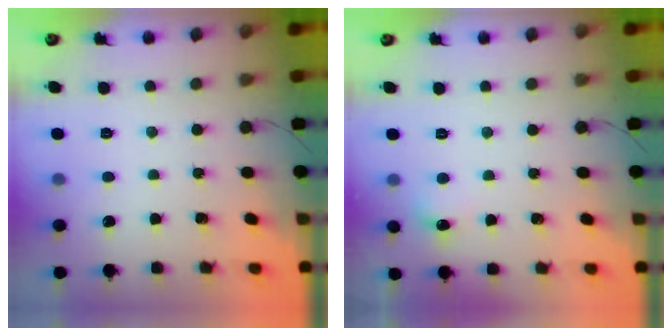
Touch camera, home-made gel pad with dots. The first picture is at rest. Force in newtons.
{"total": 5.3, "press": 5.2, "slide": 1.2}